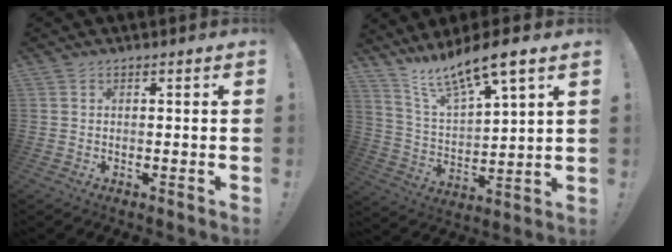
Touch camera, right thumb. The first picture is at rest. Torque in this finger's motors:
{"motor_torque": [-0.24, 0.90, 0.21, 0.23, 0.16]}